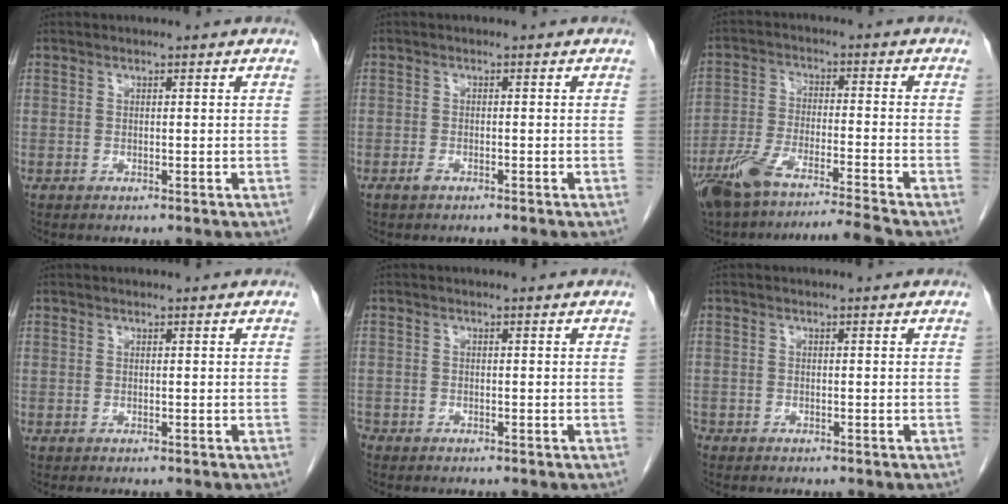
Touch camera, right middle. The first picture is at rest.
{"total": 0.9, "force": [-0.8, 0.0, 0.5], "torque": [-0.014, 0.000, -0.015]}
{"total": 11.2, "force": [-9.5, -1.0, 5.8], "torque": [-0.102, -0.014, -0.166]}
{"total": 1.1, "force": [-1.0, 0.3, 0.4], "torque": [-0.009, -0.003, -0.013]}
{"total": 2.1, "force": [-1.8, 0.9, 0.6], "torque": [-0.010, -0.003, -0.026]}
{"total": 1.7, "force": [-1.5, 0.8, 0.5], "torque": [-0.009, -0.002, -0.021]}